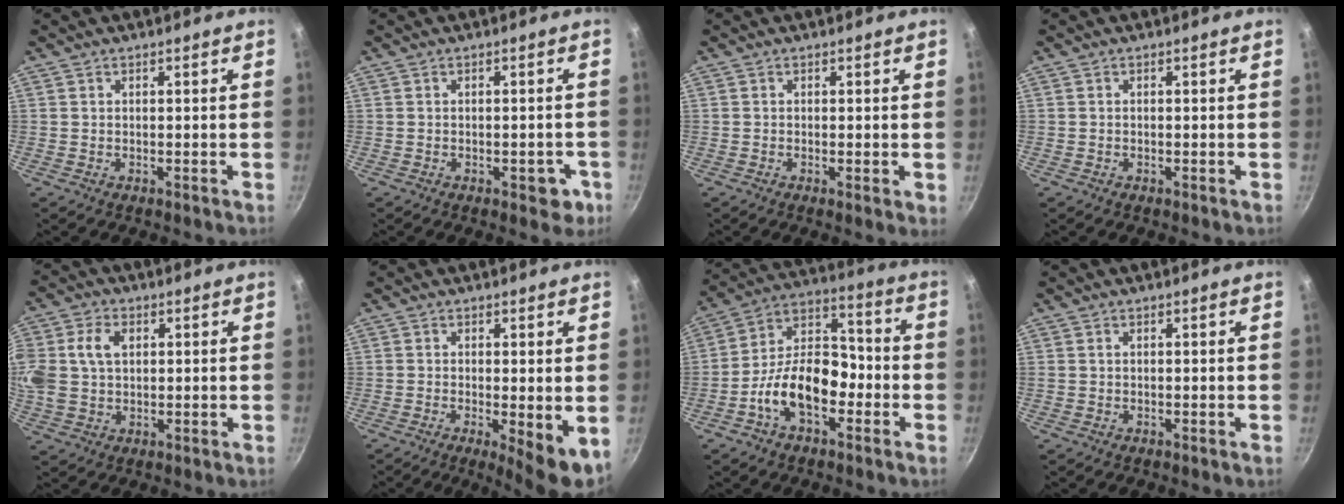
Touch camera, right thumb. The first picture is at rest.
{"total": 4.3, "force": [-1.7, 2.2, 3.2], "torque": [-0.016, 0.012, -0.016]}
{"total": 1.3, "force": [-0.2, 0.2, 1.3], "torque": [-0.019, -0.005, -0.005]}
{"total": 0.0}
{"total": 14.5, "force": [2.9, 10.9, 9.1], "torque": [-0.214, 0.032, 0.056]}
{"total": 6.9, "force": [-1.1, 1.8, 6.5], "torque": [-0.084, -0.013, -0.009]}
{"total": 13.0, "force": [-4.6, 7.8, 9.3], "torque": [-0.121, 0.058, -0.091]}
{"total": 0.0}